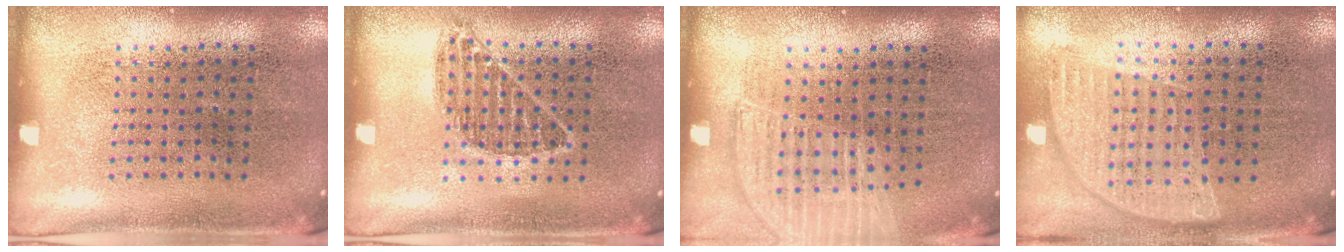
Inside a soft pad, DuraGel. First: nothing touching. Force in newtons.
{"total": 0.7, "press": 0.7, "slide": 0.2}
{"total": 1.1, "press": 1.1, "slide": 0.3}
{"total": 0.9, "press": 0.9, "slide": 0.2}